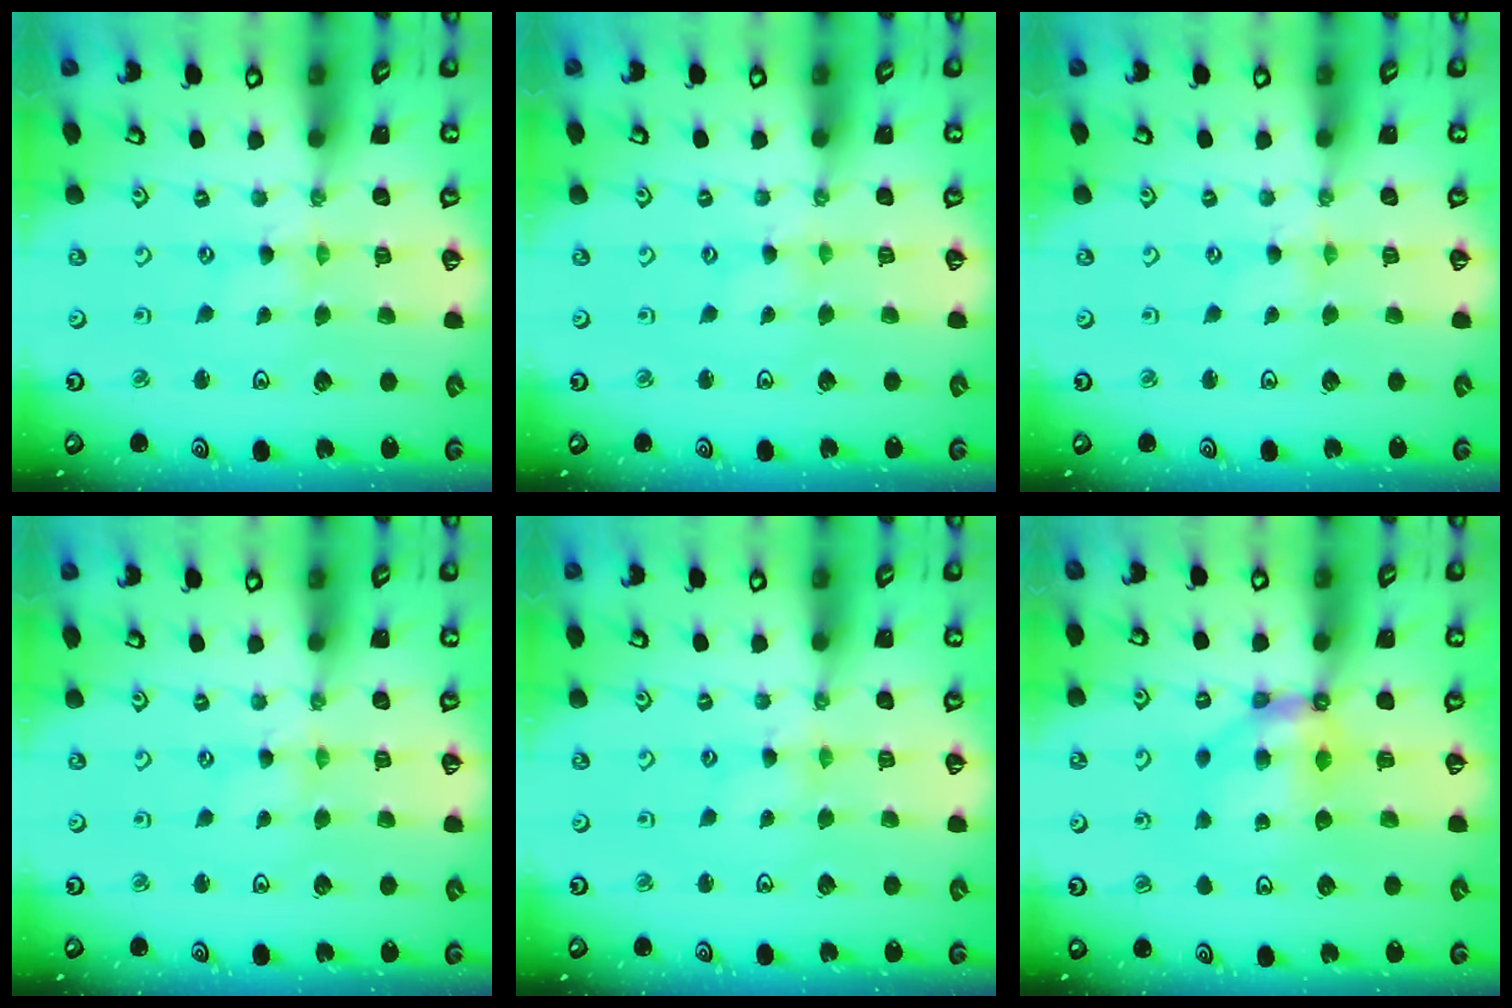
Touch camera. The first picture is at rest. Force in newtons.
{"total": 0.0}
{"total": 0.0}
{"total": 0.0}
{"total": 3.3, "press": 3.3, "slide": 0.4}
{"total": 7.1, "press": 7.1, "slide": 0.2}